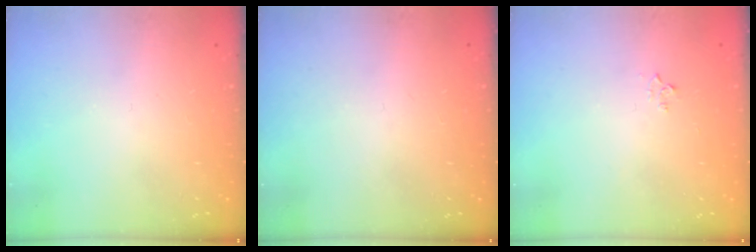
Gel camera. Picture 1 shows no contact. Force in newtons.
{"total": 0.7, "press": 0.6, "slide": 0.1}
{"total": 2.9, "press": 2.8, "slide": 0.4}